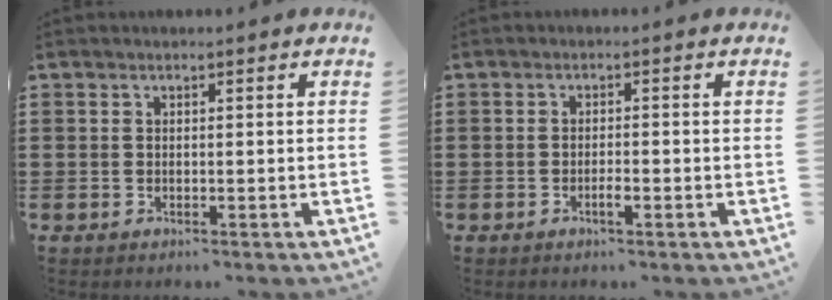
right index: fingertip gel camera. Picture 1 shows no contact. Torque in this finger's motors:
{"motor_torque": [-0.29, 0.39, 0.10, 0.02]}